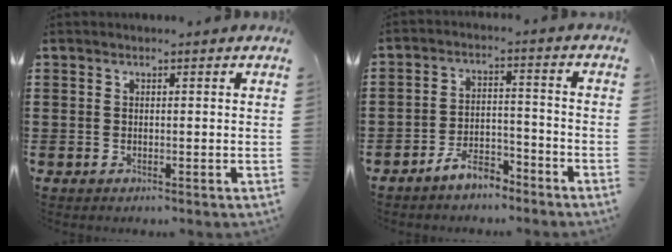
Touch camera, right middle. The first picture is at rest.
{"total": 5.7, "force": [-5.1, 1.7, 1.9], "torque": [-0.035, 0.013, -0.100]}